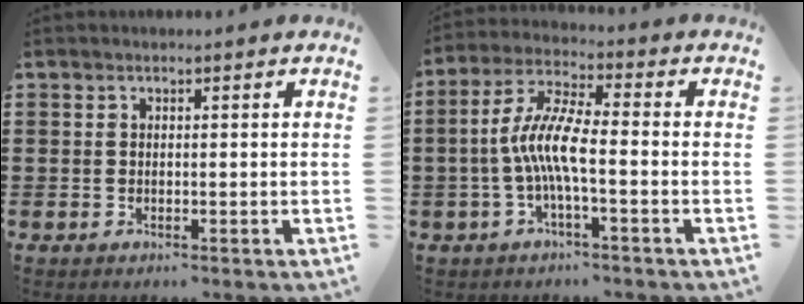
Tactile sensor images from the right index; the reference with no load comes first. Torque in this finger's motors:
{"motor_torque": [1.61, -0.53, 0.90, 0.21]}